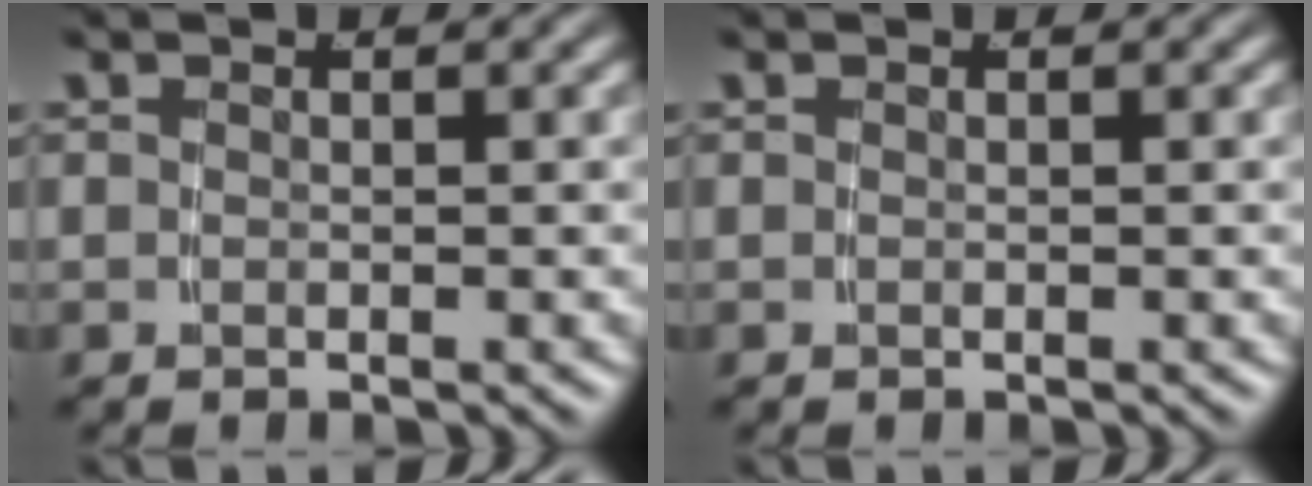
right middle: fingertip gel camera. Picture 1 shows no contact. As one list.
[{"total": 0.0}]